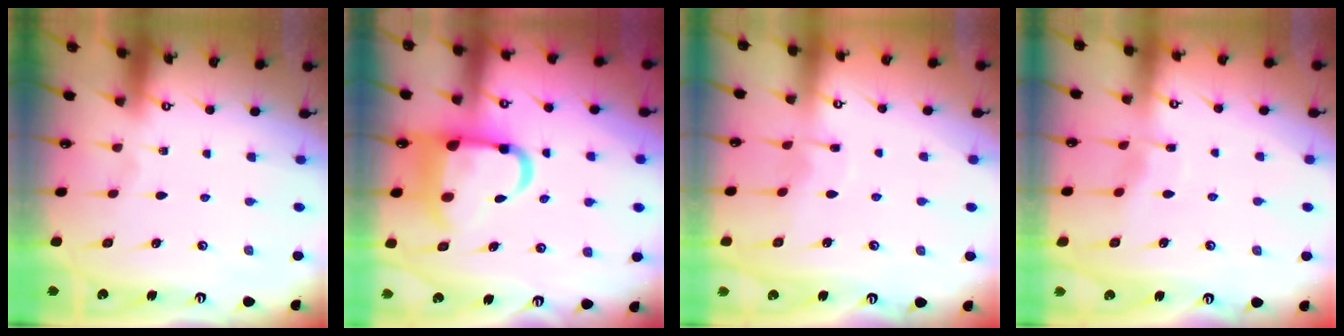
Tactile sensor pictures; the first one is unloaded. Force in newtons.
{"total": 12.8, "press": 12.6, "slide": 1.8}
{"total": 3.1, "press": 3.1, "slide": 0.4}
{"total": 4.7, "press": 4.7, "slide": 0.5}